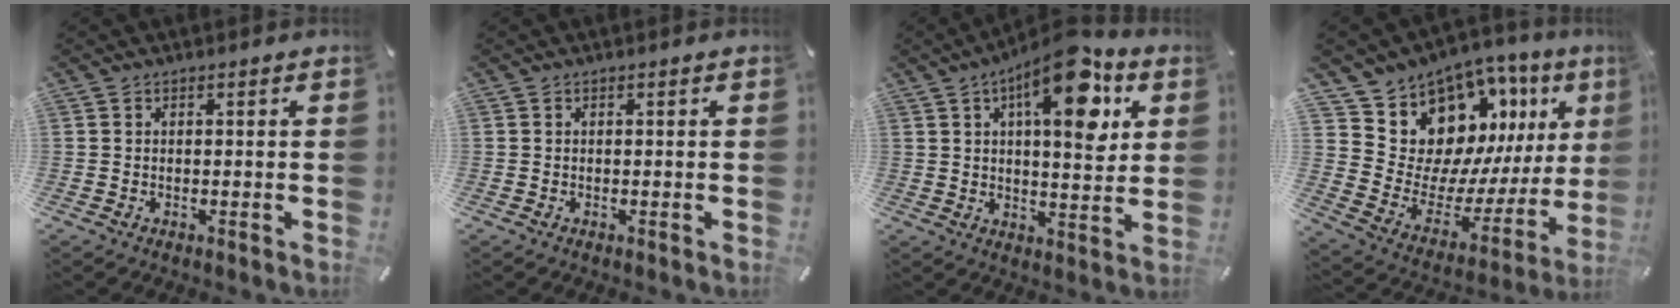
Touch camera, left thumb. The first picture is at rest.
{"total": 0.0}
{"total": 17.4, "force": [8.3, 6.2, 13.9], "torque": [-0.202, -0.036, 0.126]}
{"total": 12.8, "force": [8.6, 9.0, 3.1], "torque": [-0.045, -0.107, 0.167]}